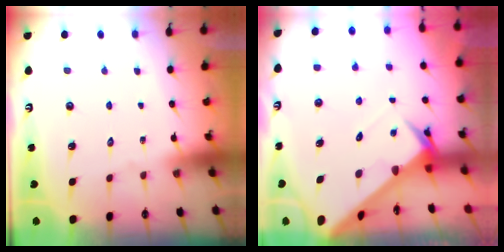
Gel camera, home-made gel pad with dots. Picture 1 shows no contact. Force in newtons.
{"total": 4.4, "press": 4.4, "slide": 0.3}